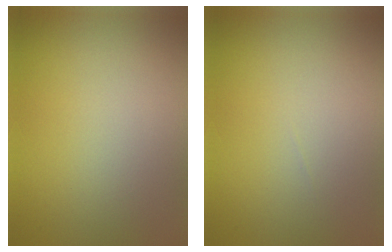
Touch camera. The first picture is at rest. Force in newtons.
{"total": 0.0}